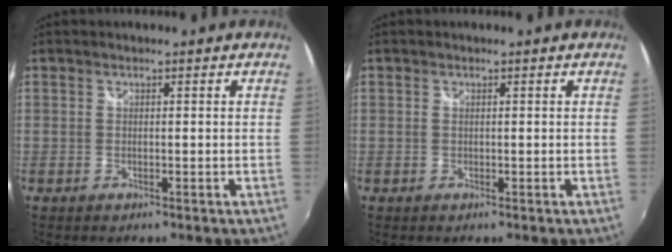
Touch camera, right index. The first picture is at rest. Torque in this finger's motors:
{"motor_torque": [0.15, 0.20, 0.04, 0.00]}